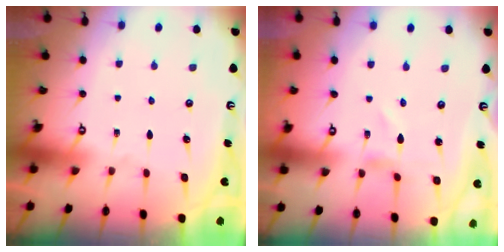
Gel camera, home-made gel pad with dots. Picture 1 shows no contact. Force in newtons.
{"total": 1.2, "press": 1.2, "slide": 0.1}